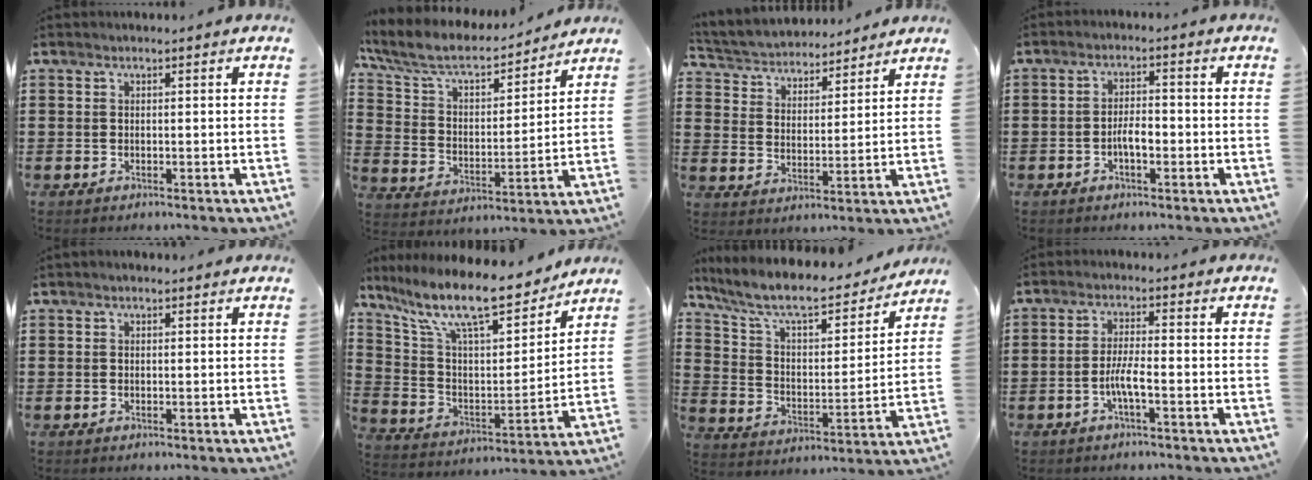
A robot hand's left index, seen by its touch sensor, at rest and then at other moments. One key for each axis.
{"total": 7.5, "fx": 6.4, "fy": 2.1, "fz": 3.1, "tx": -0.090, "ty": -0.040, "tz": 0.107}
{"total": 4.1, "fx": 4.1, "fy": 0.8, "fz": -0.2, "tx": -0.022, "ty": -0.027, "tz": 0.068}
{"total": 3.6, "fx": -1.2, "fy": 1.3, "fz": 3.1, "tx": -0.062, "ty": 0.005, "tz": -0.025}
{"total": 0.5, "fx": 0.3, "fy": 0.3, "fz": 0.3, "tx": -0.006, "ty": 0.004, "tz": 0.006}
{"total": 13.8, "fx": 11.2, "fy": 2.8, "fz": 7.5, "tx": -0.174, "ty": -0.068, "tz": 0.190}
{"total": 9.0, "fx": 7.9, "fy": 1.5, "fz": 4.0, "tx": -0.111, "ty": -0.052, "tz": 0.134}
{"total": 4.1, "fx": -1.5, "fy": 0.6, "fz": 3.7, "tx": -0.079, "ty": -0.003, "tz": -0.033}